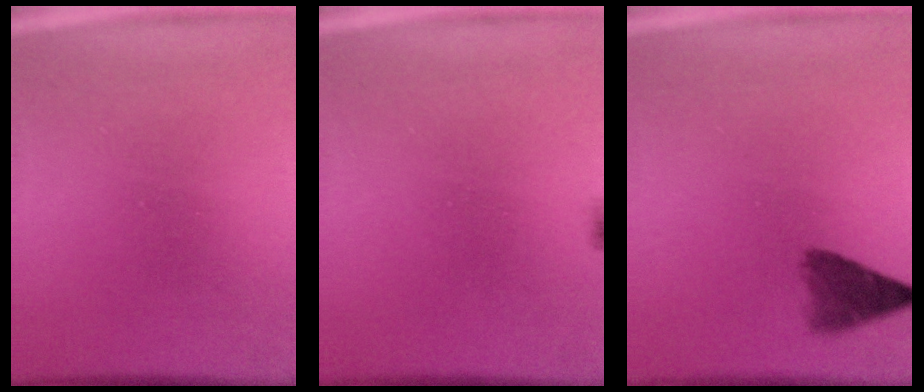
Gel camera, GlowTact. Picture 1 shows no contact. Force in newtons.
{"total": 1.6}
{"total": 4.6}